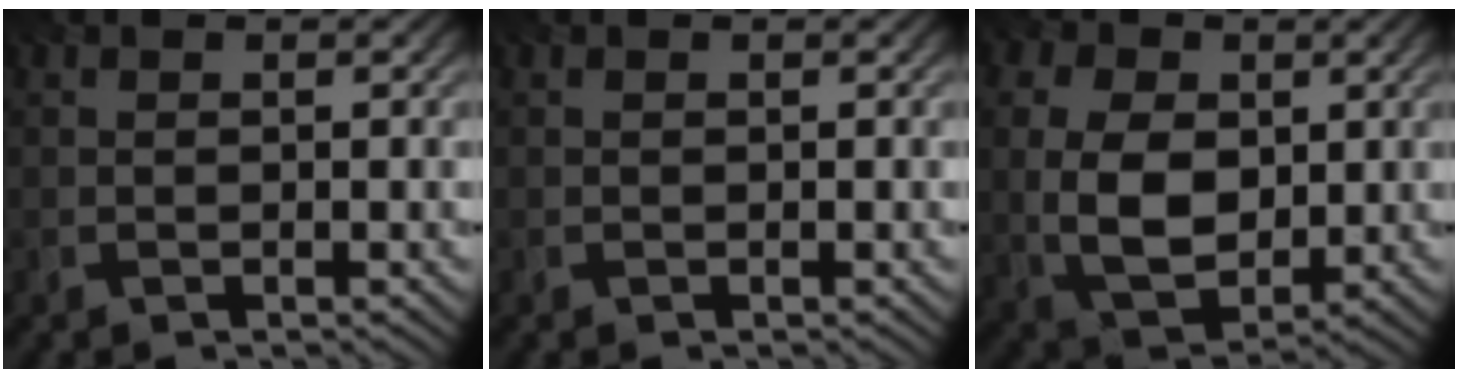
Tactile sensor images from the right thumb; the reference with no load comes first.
{"total": 0.0}
{"total": 10.4, "force": [0.3, 7.1, 7.6], "torque": [-0.181, -0.003, -0.004]}